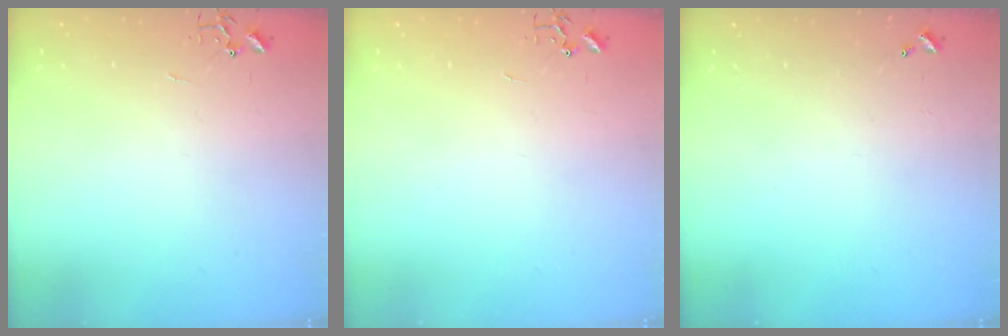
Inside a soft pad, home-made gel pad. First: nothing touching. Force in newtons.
{"total": 0.0}
{"total": 0.0}